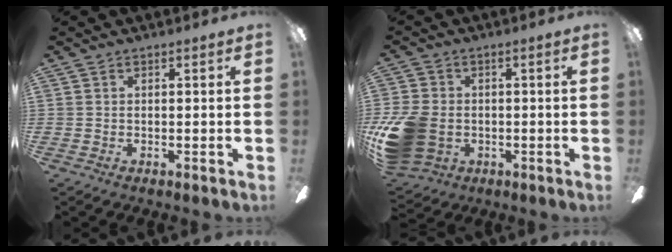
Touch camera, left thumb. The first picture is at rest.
{"total": 14.0, "force": [-3.0, 10.8, 8.4], "torque": [-0.172, 0.021, -0.052]}